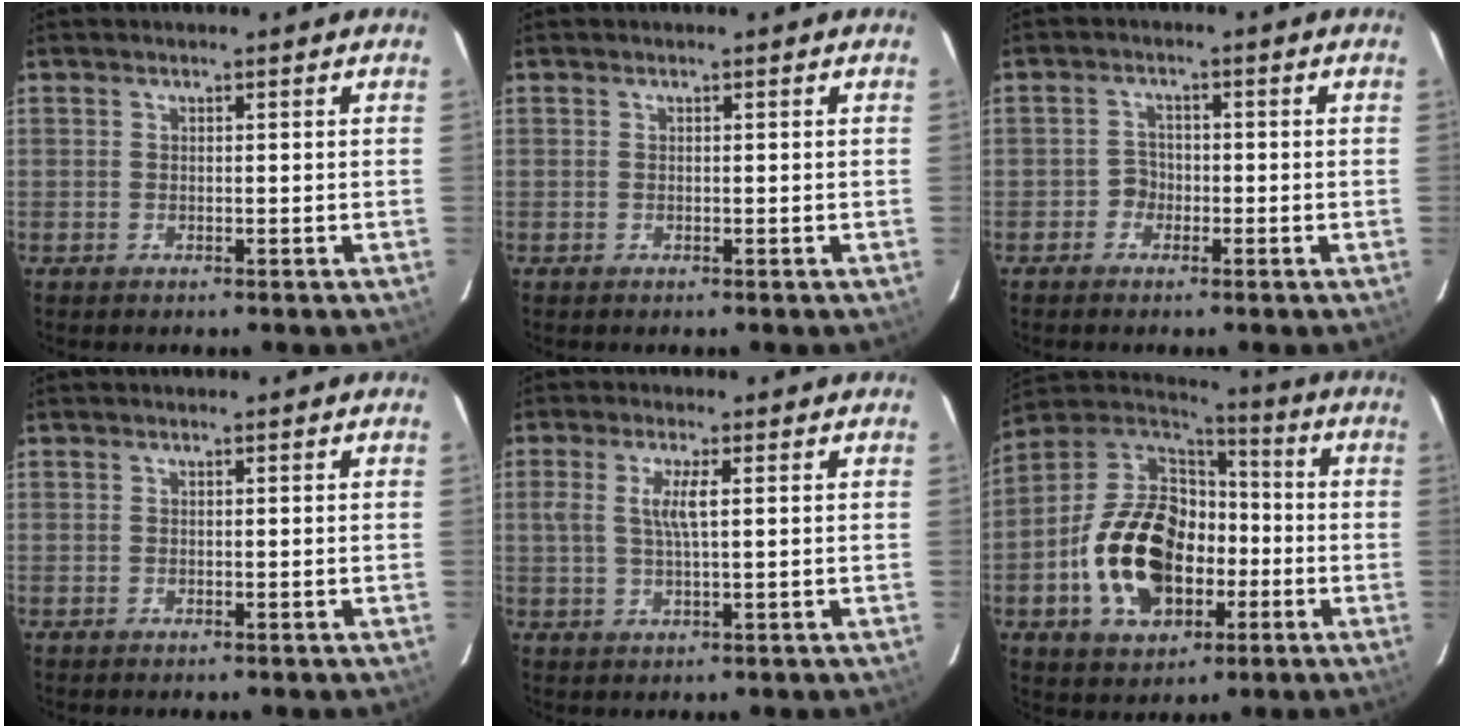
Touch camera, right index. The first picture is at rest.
{"total": 0.0}
{"total": 2.4, "force": [-1.4, 1.9, 0.1], "torque": [-0.001, 0.008, -0.027]}
{"total": 0.0}
{"total": 4.3, "force": [0.7, 0.7, 4.2], "torque": [-0.083, 0.000, 0.015]}
{"total": 20.9, "force": [-4.9, 13.9, 14.9], "torque": [-0.317, 0.024, -0.071]}